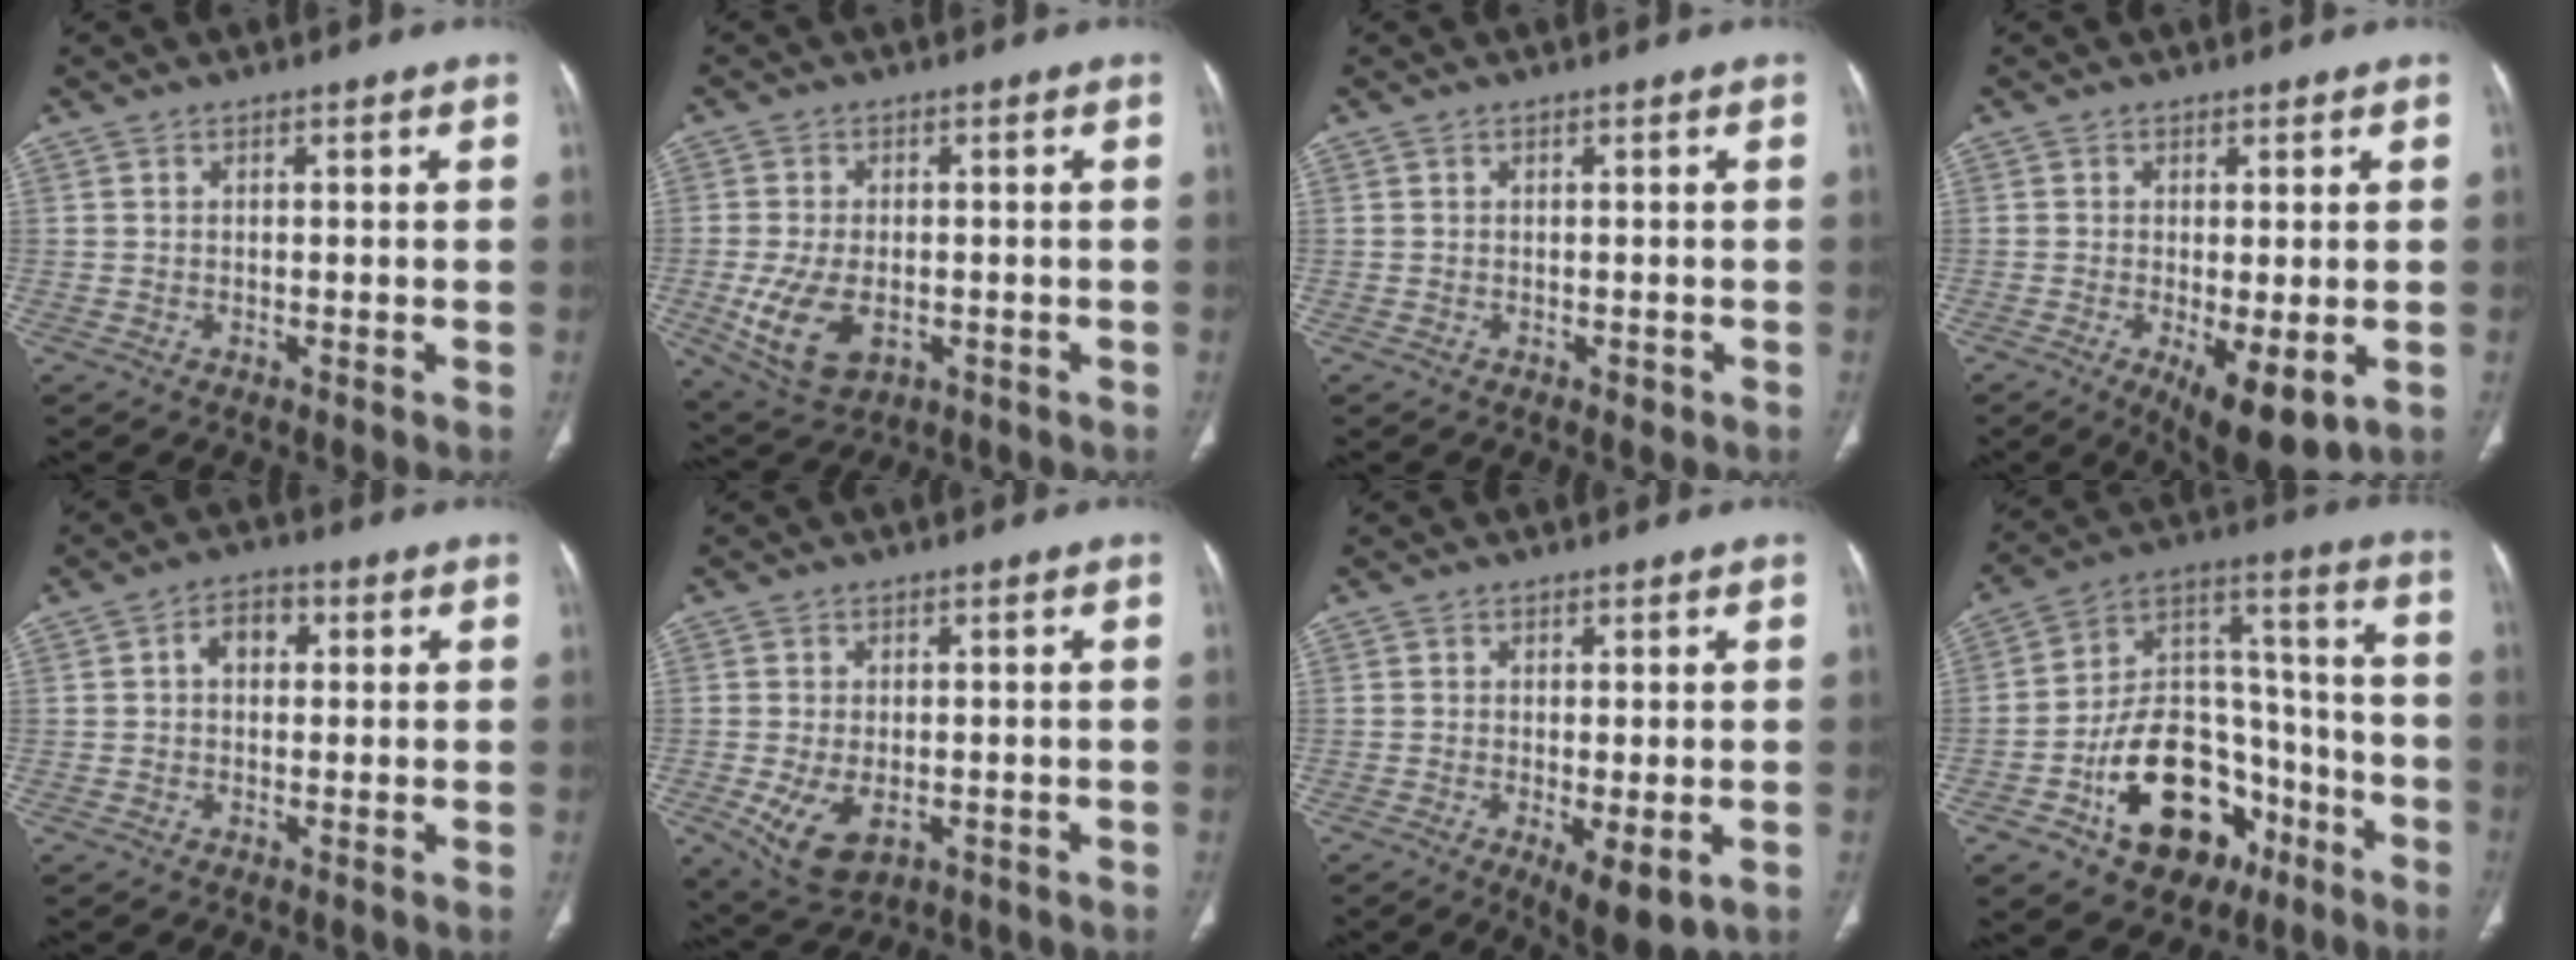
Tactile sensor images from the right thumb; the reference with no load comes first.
{"total": 10.0, "force": [-2.3, 6.0, 7.6], "torque": [-0.151, -0.004, -0.027]}
{"total": 0.8, "force": [-0.2, 0.6, 0.5], "torque": [-0.003, 0.001, -0.002]}
{"total": 9.4, "force": [-2.8, 3.4, 8.3], "torque": [-0.127, -0.021, -0.035]}
{"total": 4.4, "force": [0.8, 3.2, 2.9], "torque": [-0.031, 0.012, 0.006]}
{"total": 7.7, "force": [-2.1, 4.6, 5.8], "torque": [-0.107, -0.008, -0.023]}
{"total": 6.8, "force": [-2.0, 2.3, 6.0], "torque": [-0.095, -0.020, -0.025]}
{"total": 23.2, "force": [-10.3, 15.1, 14.3], "torque": [-0.191, 0.088, -0.154]}